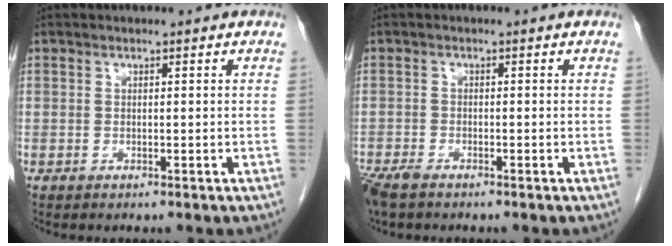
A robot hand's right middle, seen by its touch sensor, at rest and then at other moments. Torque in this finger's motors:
{"motor_torque": [0.48, -0.37, 0.11, 0.04]}